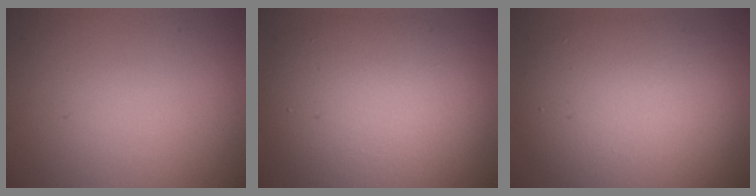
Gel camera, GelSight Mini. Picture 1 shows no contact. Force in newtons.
{"total": 8.9, "press": 8.9, "slide": 0.4}
{"total": 8.0, "press": 7.9, "slide": 0.7}